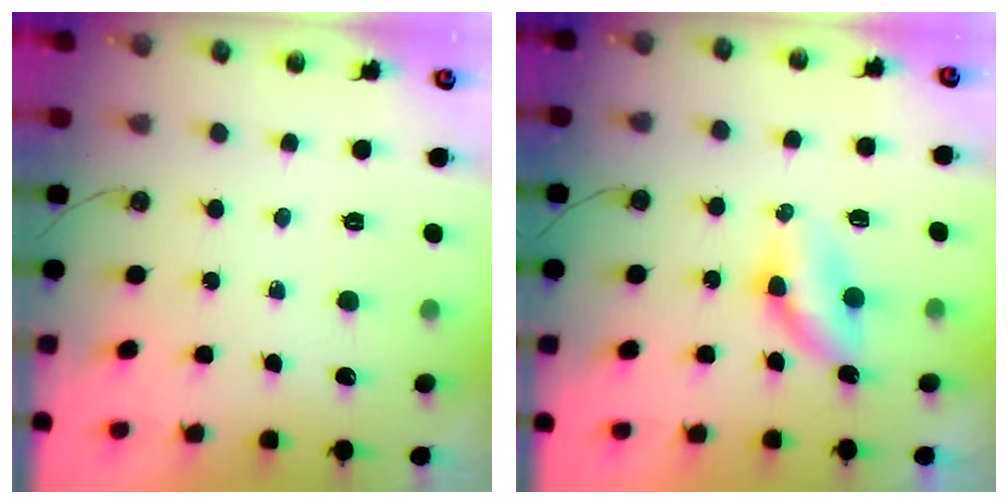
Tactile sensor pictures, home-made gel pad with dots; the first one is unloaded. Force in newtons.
{"total": 6.1, "press": 4.8, "slide": 3.7}